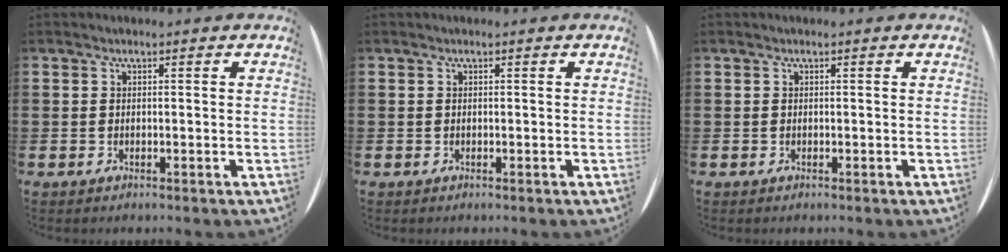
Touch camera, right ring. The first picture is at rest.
{"total": 0.0}
{"total": 0.0}